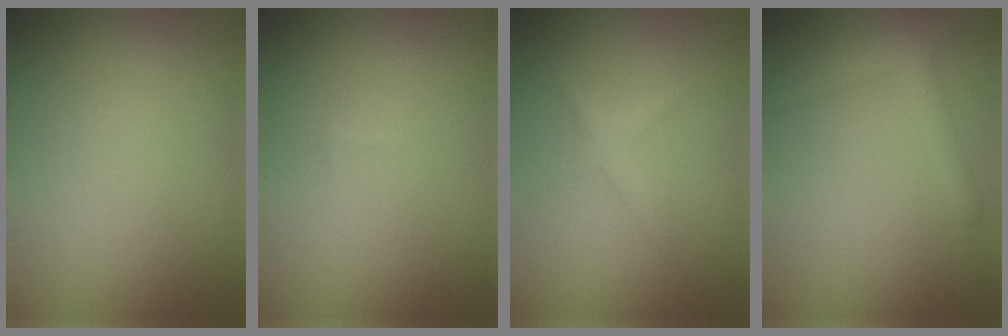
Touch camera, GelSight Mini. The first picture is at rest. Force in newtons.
{"total": 0.0}
{"total": 1.3, "press": 1.3, "slide": 0.1}
{"total": 2.4, "press": 2.4, "slide": 0.1}